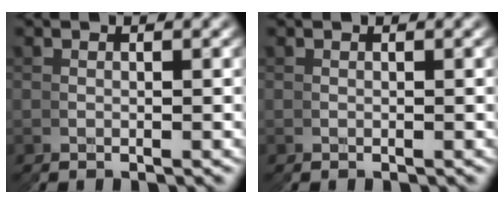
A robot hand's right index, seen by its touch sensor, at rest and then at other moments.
{"total": 0.0}